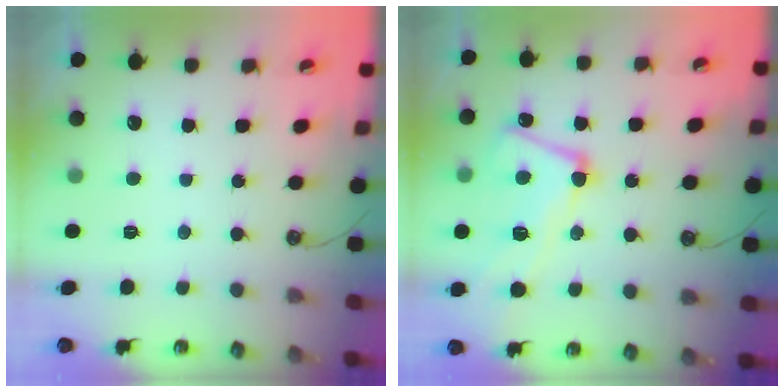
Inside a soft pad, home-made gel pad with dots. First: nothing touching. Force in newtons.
{"total": 8.4, "press": 8.2, "slide": 1.7}